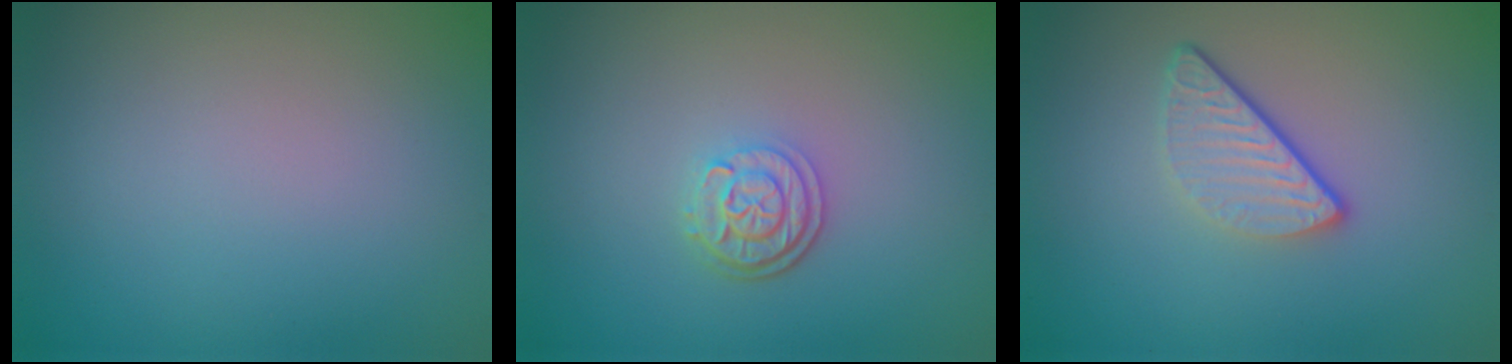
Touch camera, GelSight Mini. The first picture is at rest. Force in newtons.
{"total": 2.8, "press": 2.3, "slide": 1.6}
{"total": 3.4, "press": 2.6, "slide": 2.1}